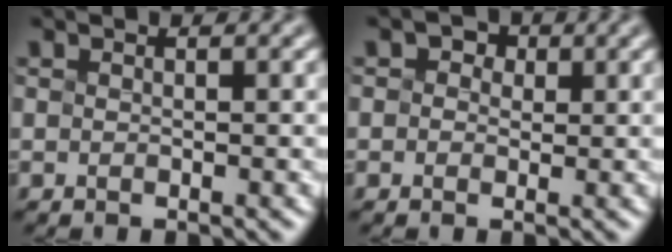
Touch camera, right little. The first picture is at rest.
{"total": 1.8, "force": [0.9, 1.4, 0.7], "torque": [-0.001, 0.014, -0.007]}